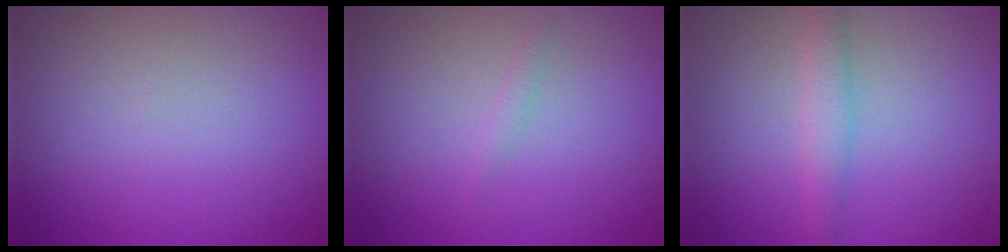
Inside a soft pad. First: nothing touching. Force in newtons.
{"total": 0.6, "press": 0.6, "slide": 0.0}
{"total": 1.9, "press": 1.9, "slide": 0.1}